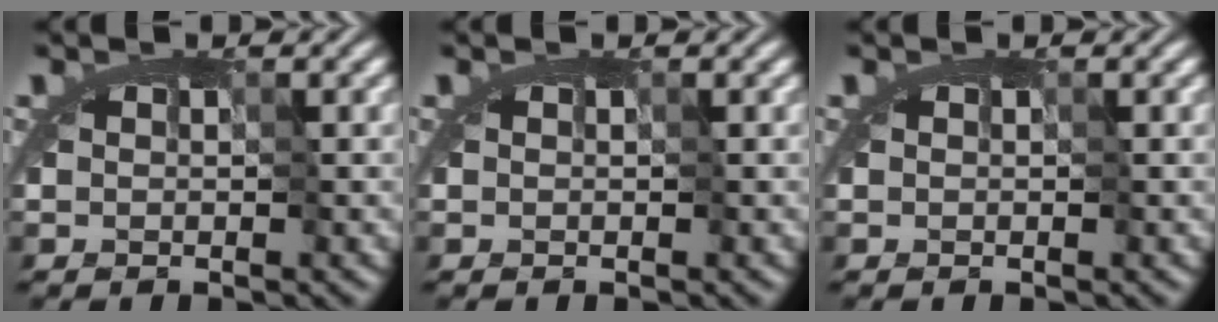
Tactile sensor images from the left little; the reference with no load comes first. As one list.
[{"total": 0.0}, {"total": 0.0}]